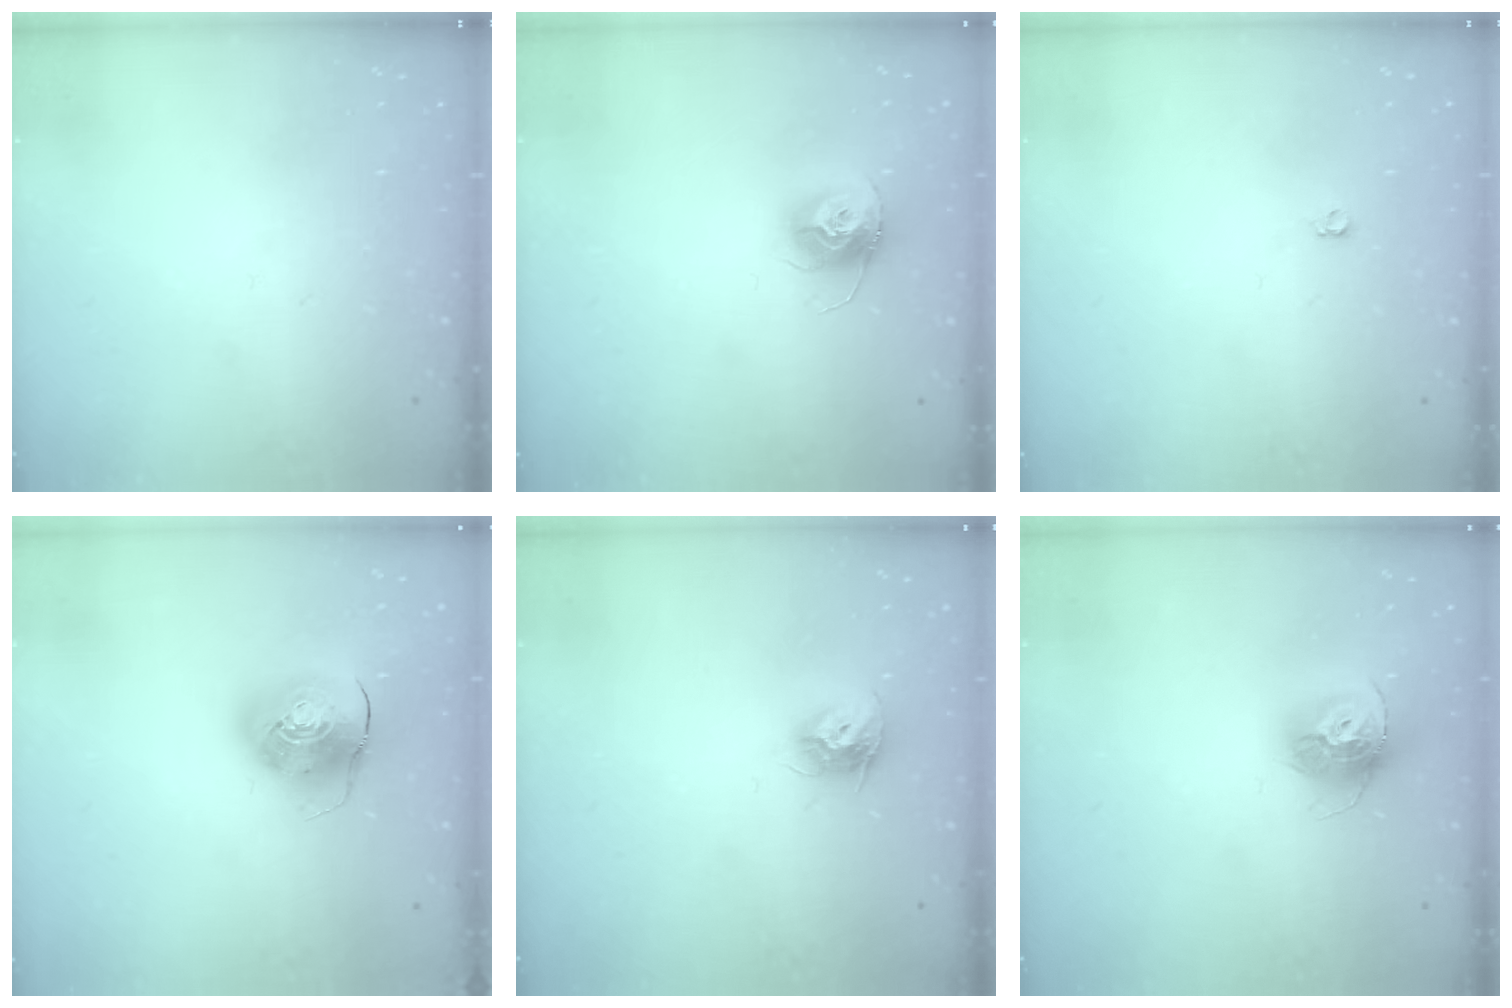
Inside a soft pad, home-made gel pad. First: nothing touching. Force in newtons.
{"total": 11.1, "press": 11.1, "slide": 0.9}
{"total": 3.6, "press": 3.5, "slide": 0.6}
{"total": 10.4, "press": 10.2, "slide": 1.7}
{"total": 8.9, "press": 8.9, "slide": 0.1}
{"total": 13.2, "press": 13.1, "slide": 1.3}